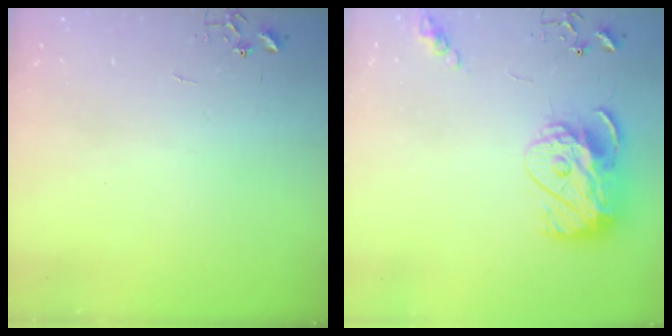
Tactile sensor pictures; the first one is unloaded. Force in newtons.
{"total": 13.8, "press": 13.7, "slide": 1.2}